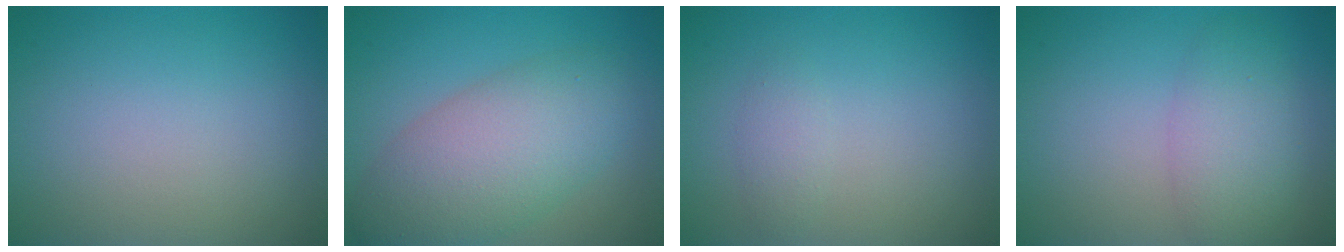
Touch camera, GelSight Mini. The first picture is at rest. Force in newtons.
{"total": 7.4, "press": 7.4, "slide": 0.3}
{"total": 1.1, "press": 1.1, "slide": 0.0}
{"total": 4.0, "press": 4.0, "slide": 0.2}